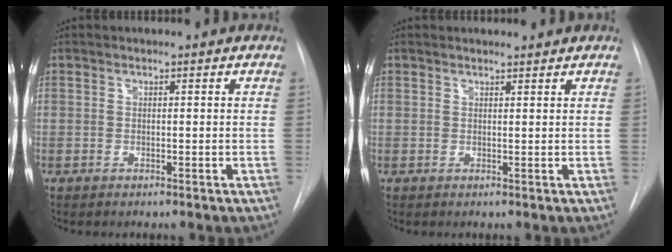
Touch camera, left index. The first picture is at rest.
{"total": 2.6, "force": [2.6, 0.3, 0.3], "torque": [-0.009, 0.007, 0.032]}